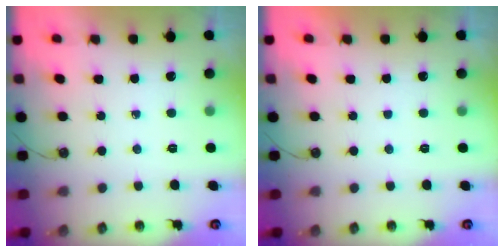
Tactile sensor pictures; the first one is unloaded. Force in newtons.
{"total": 0.0}